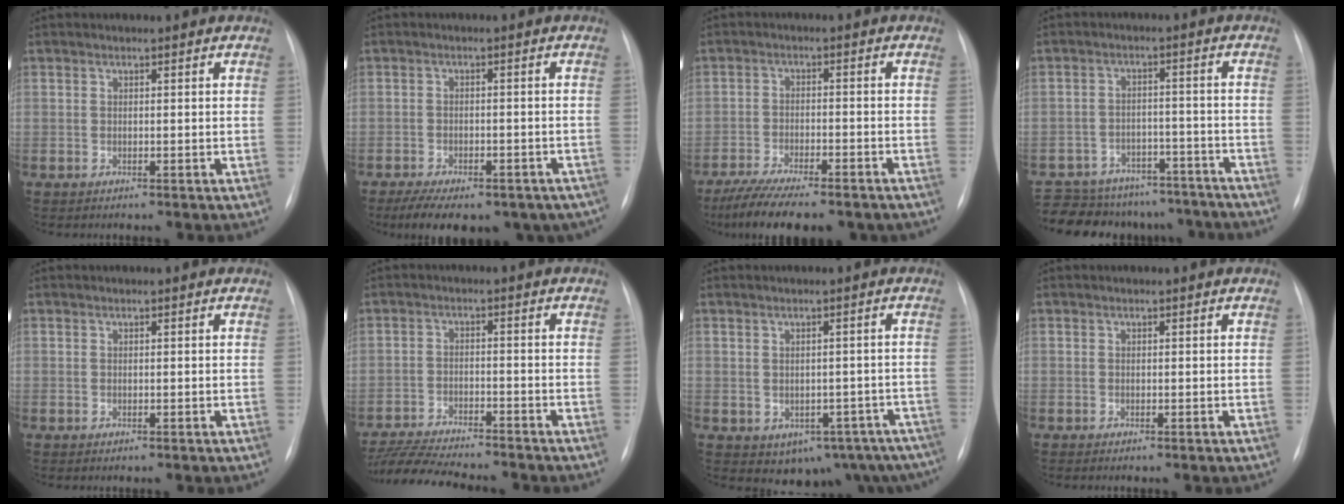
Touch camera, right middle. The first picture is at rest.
{"total": 18.6, "force": [-13.9, 8.4, 9.0], "torque": [-0.139, -0.004, -0.169]}
{"total": 13.9, "force": [-11.2, 3.2, 7.6], "torque": [-0.129, -0.017, -0.168]}
{"total": 18.8, "force": [-16.8, 6.9, 5.1], "torque": [-0.109, 0.011, -0.216]}
{"total": 0.0}
{"total": 13.1, "force": [-11.9, 1.2, 5.3], "torque": [-0.090, -0.010, -0.187]}
{"total": 12.1, "force": [-7.4, 8.0, 5.3], "torque": [-0.057, 0.010, -0.080]}
{"total": 0.0}